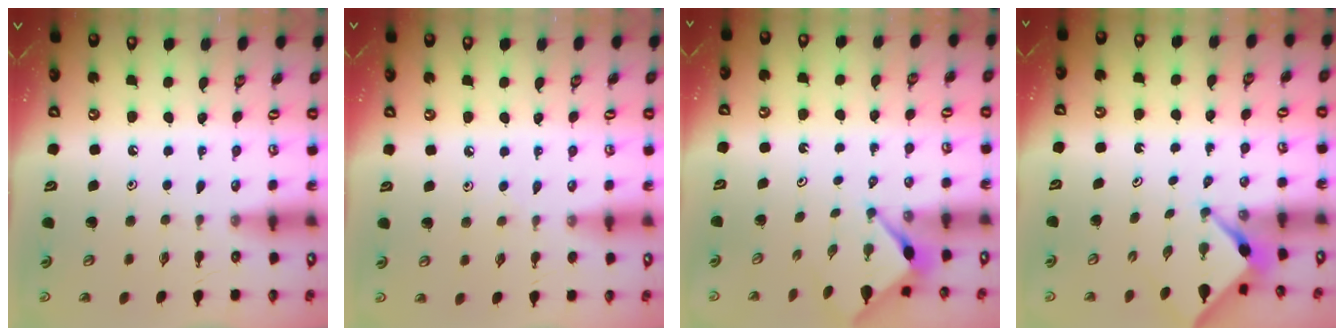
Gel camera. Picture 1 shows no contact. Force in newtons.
{"total": 2.9, "press": 2.8, "slide": 0.4}
{"total": 2.8, "press": 2.8, "slide": 0.3}
{"total": 3.1, "press": 3.1, "slide": 0.3}